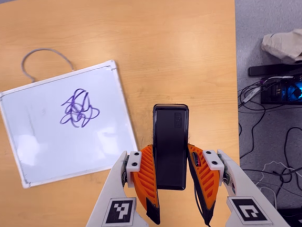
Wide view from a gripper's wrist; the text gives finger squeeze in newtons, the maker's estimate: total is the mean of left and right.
{"total": 4.0, "left": 2.4, "right": 5.6}